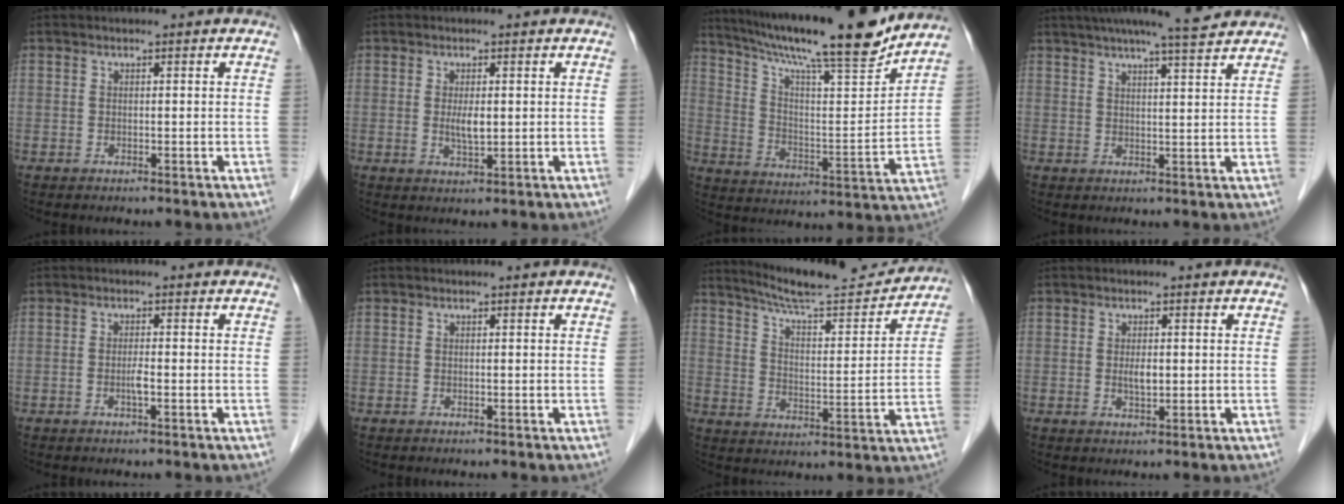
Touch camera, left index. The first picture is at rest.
{"total": 2.9, "force": [0.2, 0.8, 2.7], "torque": [-0.054, -0.005, 0.006]}
{"total": 21.8, "force": [18.6, 1.2, 11.2], "torque": [-0.194, -0.011, 0.287]}
{"total": 10.4, "force": [9.2, 0.2, 4.8], "torque": [-0.077, 0.017, 0.123]}
{"total": 1.5, "force": [-0.6, 0.1, 1.4], "torque": [-0.029, 0.000, -0.010]}
{"total": 0.0}
{"total": 15.4, "force": [14.7, 0.6, 4.5], "torque": [-0.079, -0.012, 0.221]}
{"total": 2.0, "force": [0.1, 0.8, 1.9], "torque": [-0.038, -0.002, 0.004]}